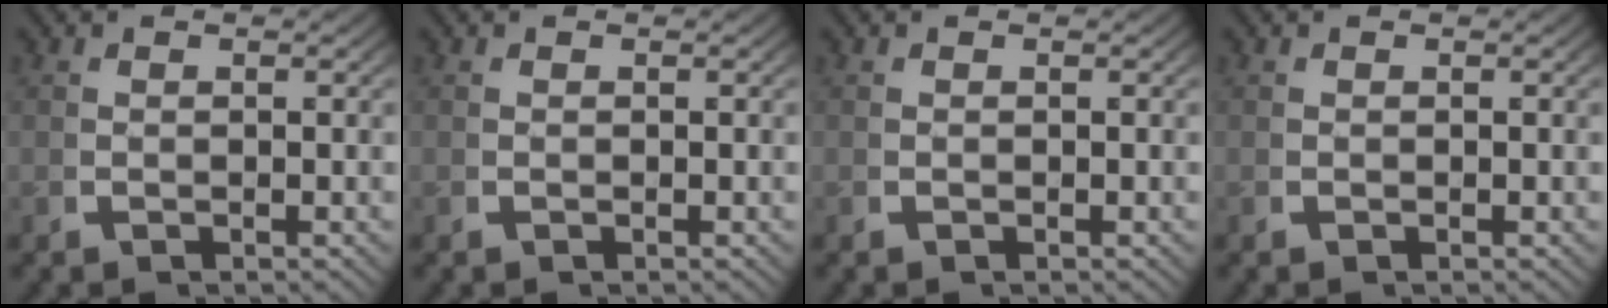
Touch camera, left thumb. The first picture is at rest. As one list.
[{"total": 0.0}, {"total": 0.0}, {"total": 0.0}]